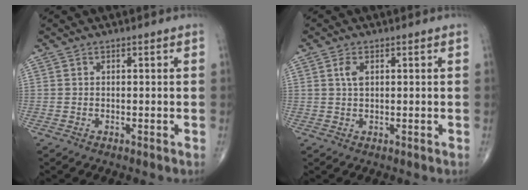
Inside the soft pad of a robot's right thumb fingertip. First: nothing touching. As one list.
[{"total": 2.3, "force": [0.8, 1.2, 1.8], "torque": [-0.037, 0.003, 0.017]}]